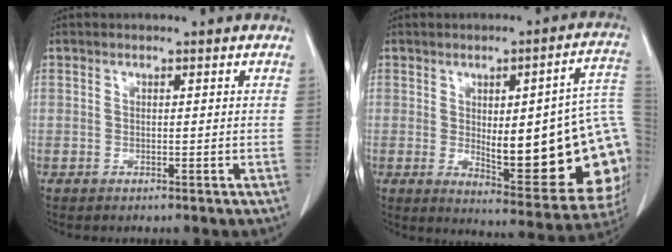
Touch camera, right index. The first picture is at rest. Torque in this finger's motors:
{"motor_torque": [2.14, 0.00, 0.49, 0.10]}